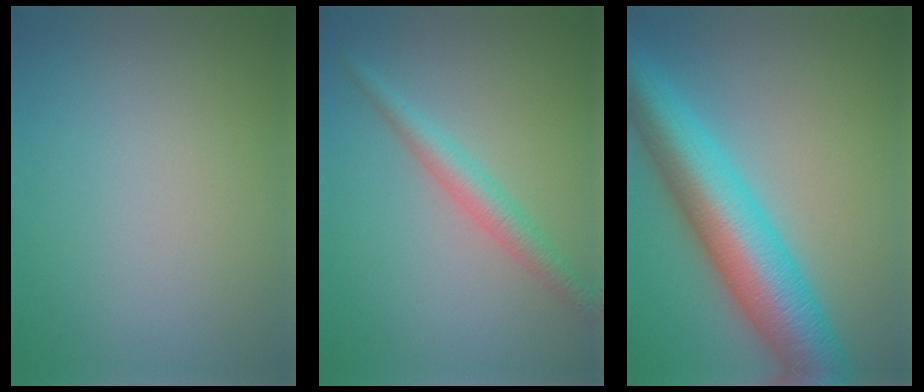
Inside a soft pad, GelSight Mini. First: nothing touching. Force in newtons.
{"total": 2.9, "press": 2.9, "slide": 0.0}
{"total": 11.1, "press": 11.1, "slide": 0.1}